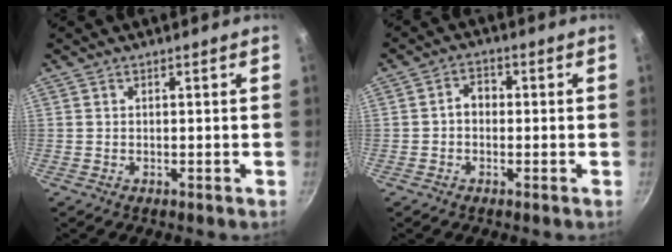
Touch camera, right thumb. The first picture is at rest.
{"total": 3.3, "force": [-0.4, 2.6, 2.0], "torque": [-0.018, 0.012, -0.014]}